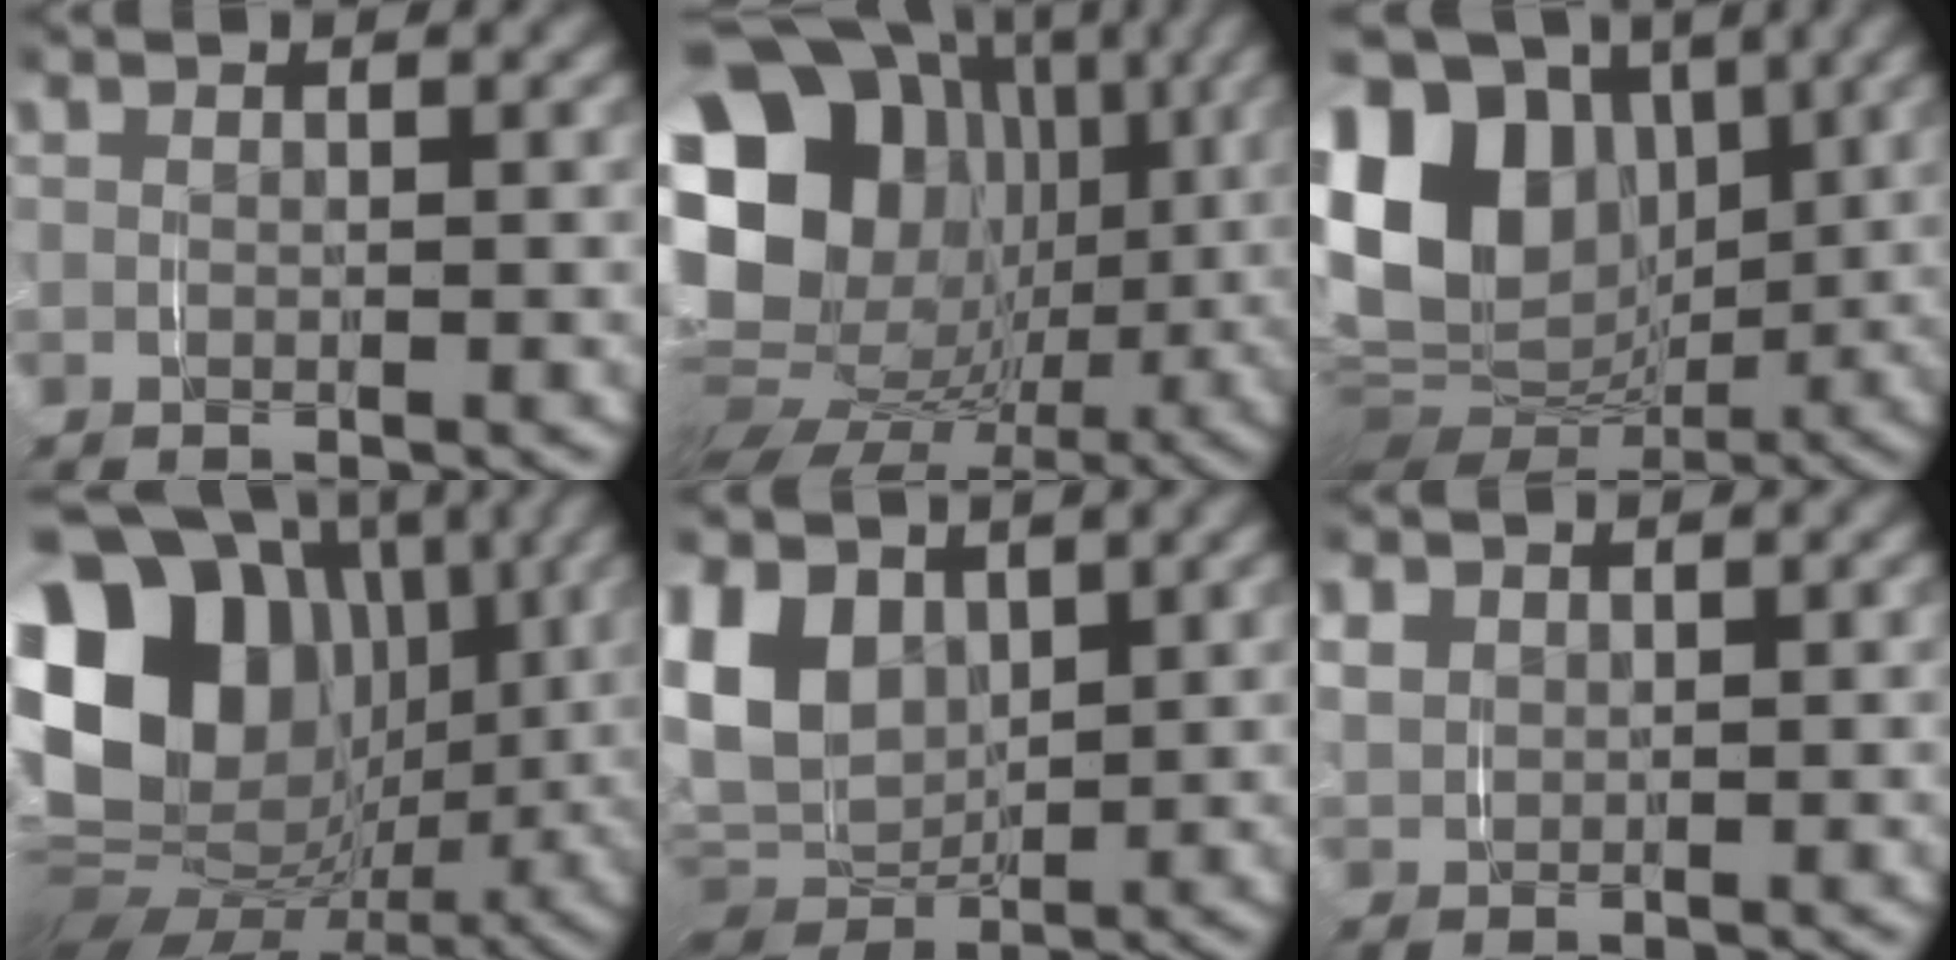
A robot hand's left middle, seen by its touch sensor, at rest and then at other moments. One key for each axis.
{"total": 22.7, "fx": 2.0, "fy": 18.0, "fz": 13.7, "tx": -0.272, "ty": -0.042, "tz": 0.026}
{"total": 19.1, "fx": 2.8, "fy": 15.0, "fz": 11.5, "tx": -0.238, "ty": -0.020, "tz": 0.041}
{"total": 23.6, "fx": 1.3, "fy": 17.8, "fz": 15.4, "tx": -0.303, "ty": -0.035, "tz": 0.025}
{"total": 11.0, "fx": 1.5, "fy": 8.9, "fz": 6.3, "tx": -0.163, "ty": -0.022, "tz": 0.033}
{"total": 2.8, "fx": 1.2, "fy": 2.2, "fz": 1.2, "tx": -0.039, "ty": -0.003, "tz": 0.029}